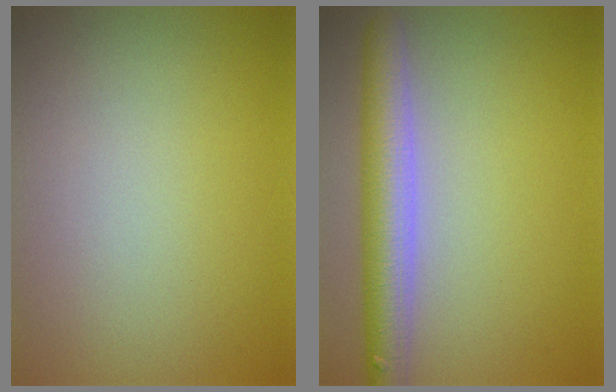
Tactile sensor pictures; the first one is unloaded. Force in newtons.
{"total": 5.4, "press": 5.4, "slide": 0.2}